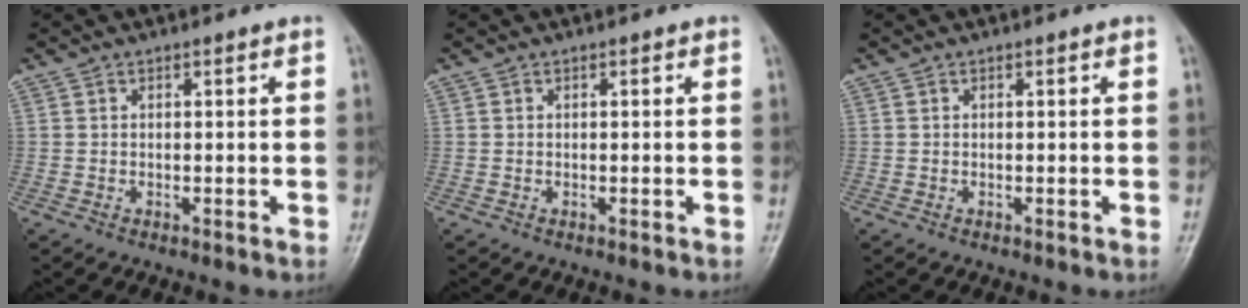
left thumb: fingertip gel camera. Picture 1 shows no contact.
{"total": 0.0}
{"total": 0.0}